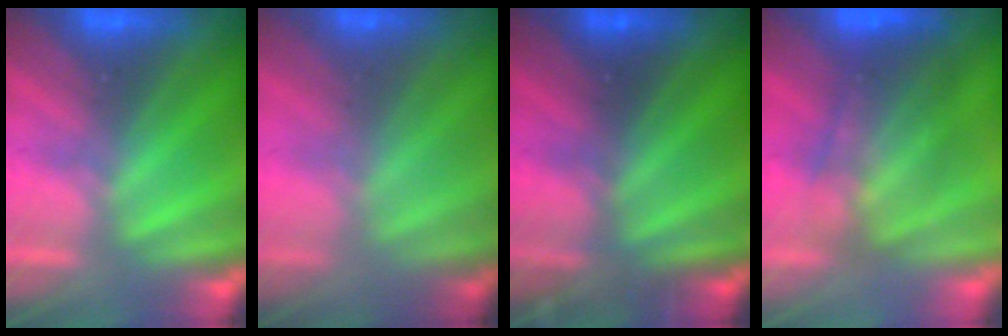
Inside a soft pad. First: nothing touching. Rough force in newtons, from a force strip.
{"total": 1.5}
{"total": 3.4}
{"total": 5.6}